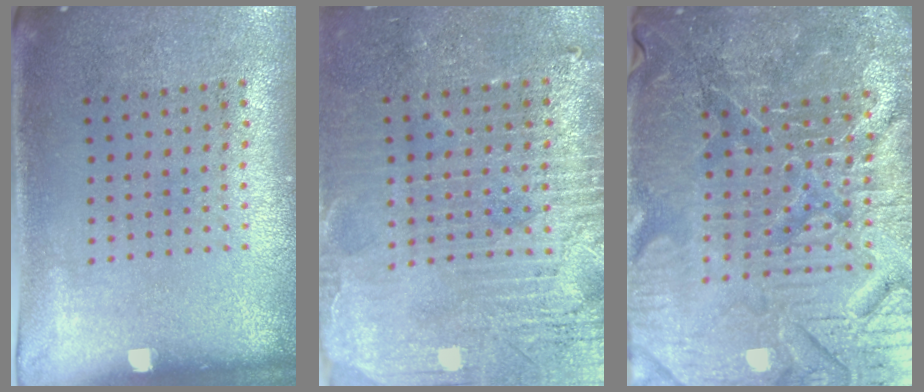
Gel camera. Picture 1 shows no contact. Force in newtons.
{"total": 3.9, "press": 3.6, "slide": 1.6}
{"total": 6.5, "press": 5.9, "slide": 2.8}